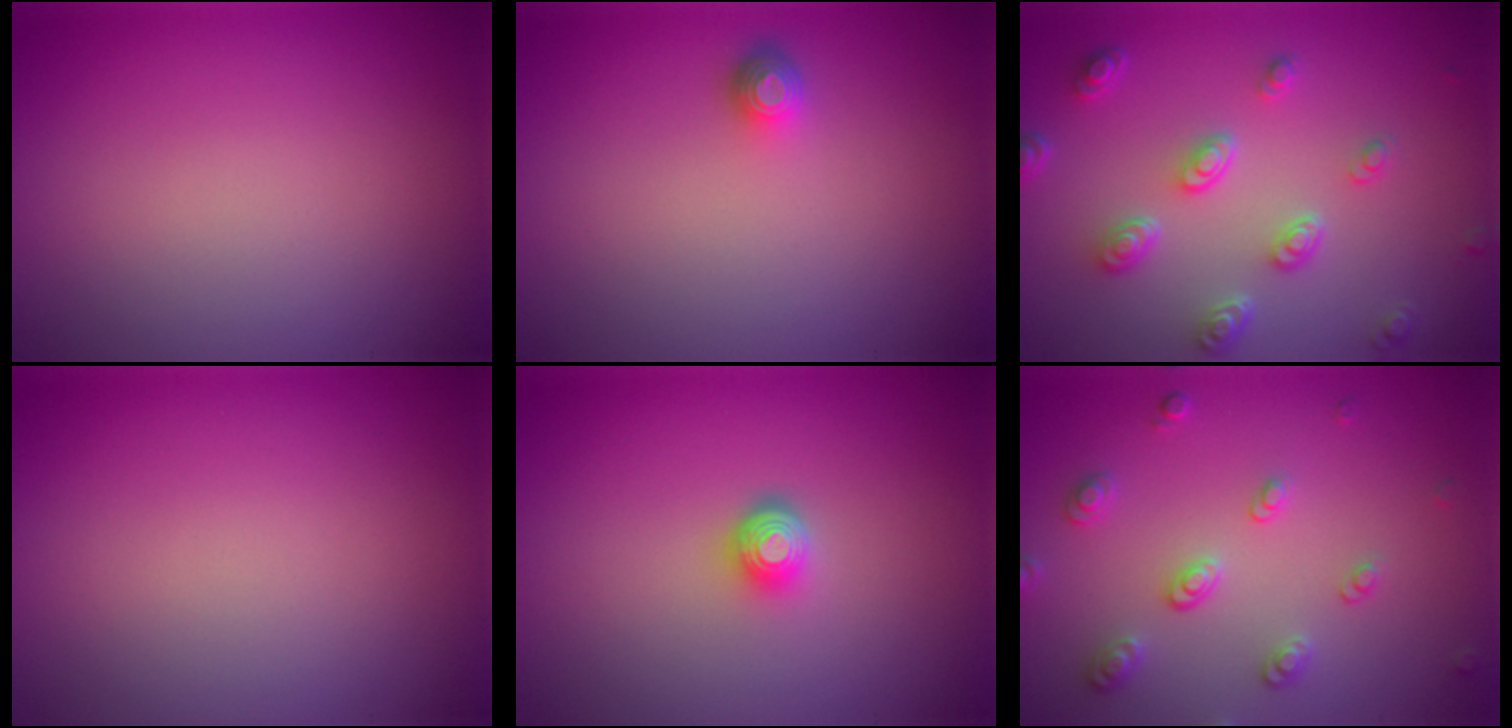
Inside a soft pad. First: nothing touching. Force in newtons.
{"total": 1.4, "press": 1.1, "slide": 0.9}
{"total": 4.5, "press": 3.4, "slide": 3.0}
{"total": 0.0}
{"total": 2.0, "press": 1.5, "slide": 1.4}
{"total": 2.6, "press": 2.6, "slide": 0.2}